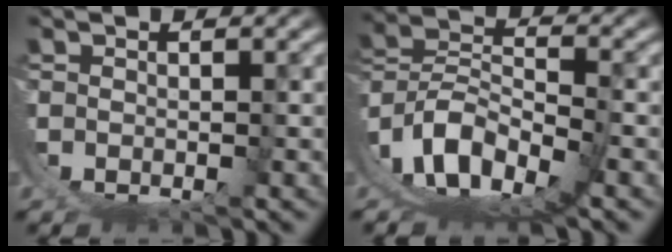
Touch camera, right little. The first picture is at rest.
{"total": 10.9, "force": [-1.3, 8.0, 7.3], "torque": [-0.171, -0.031, -0.015]}